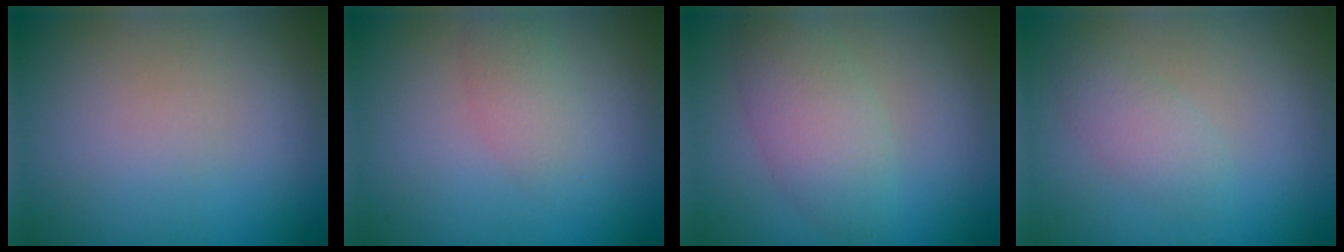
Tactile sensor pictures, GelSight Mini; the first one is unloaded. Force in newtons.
{"total": 2.1, "press": 2.1, "slide": 0.0}
{"total": 3.9, "press": 3.9, "slide": 0.2}
{"total": 1.9, "press": 1.9, "slide": 0.0}